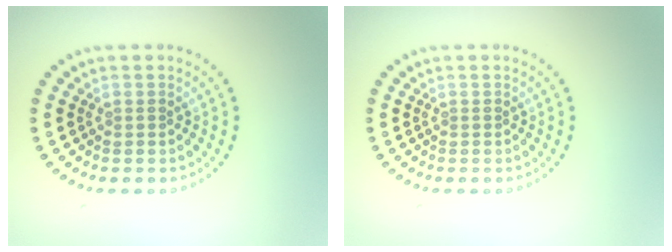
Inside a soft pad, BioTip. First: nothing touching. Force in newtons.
{"total": 0.0}